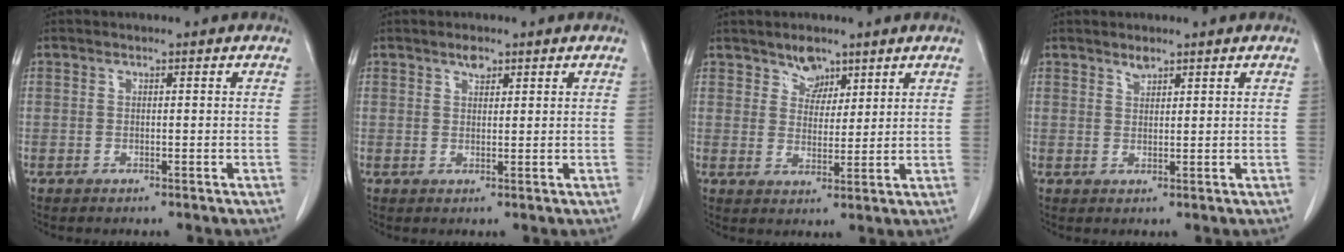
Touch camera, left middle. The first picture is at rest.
{"total": 1.6, "force": [1.1, 0.7, 0.9], "torque": [-0.016, 0.001, 0.019]}
{"total": 3.8, "force": [2.9, 2.2, 1.3], "torque": [-0.020, 0.000, 0.053]}
{"total": 1.3, "force": [1.2, 0.4, 0.4], "torque": [-0.011, -0.003, 0.022]}